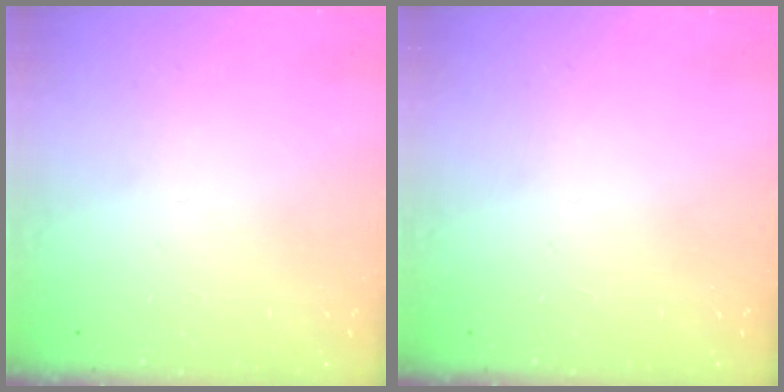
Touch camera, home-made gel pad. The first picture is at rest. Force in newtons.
{"total": 0.0}